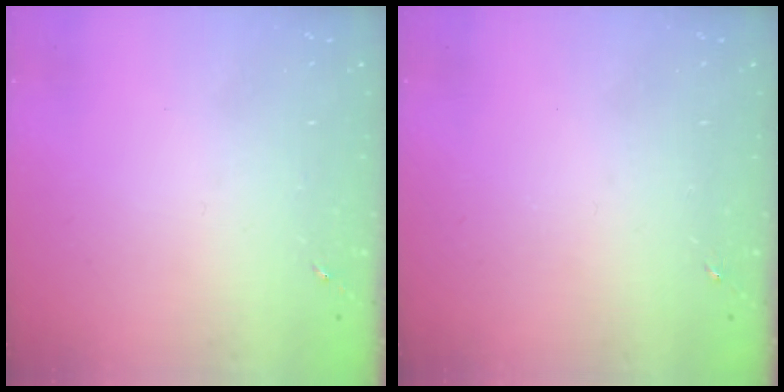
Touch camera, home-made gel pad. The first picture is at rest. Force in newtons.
{"total": 0.0}